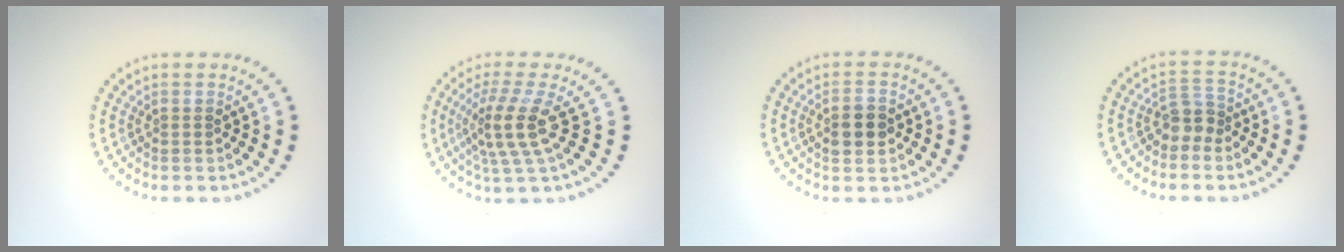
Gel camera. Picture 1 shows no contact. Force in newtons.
{"total": 4.0, "press": 3.0, "slide": 2.6}
{"total": 2.8, "press": 2.8, "slide": 0.2}
{"total": 2.2, "press": 1.6, "slide": 1.4}